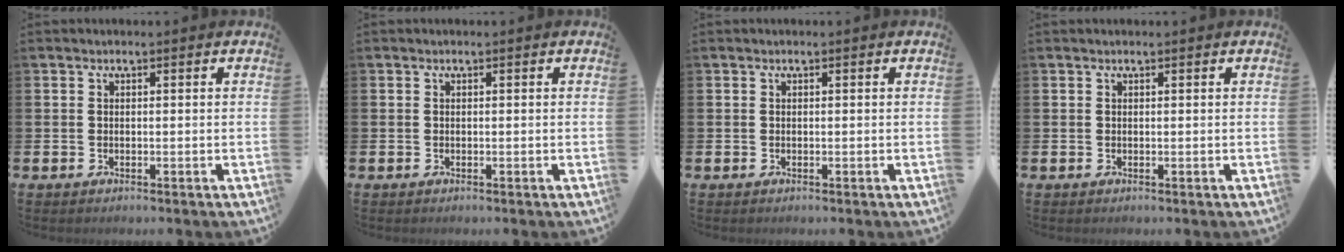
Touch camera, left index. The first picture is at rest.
{"total": 0.0}
{"total": 0.0}
{"total": 0.0}